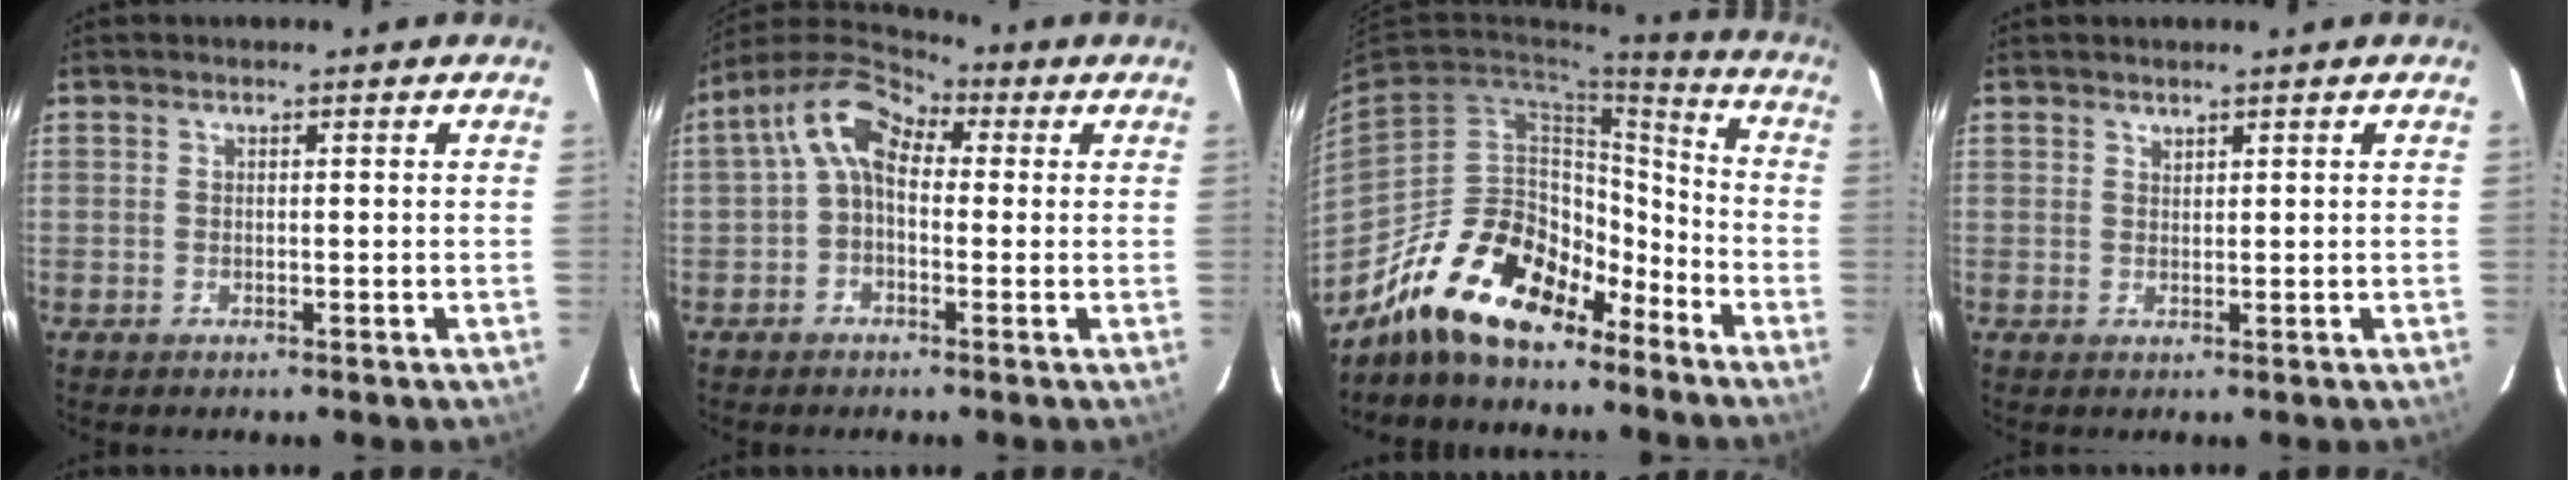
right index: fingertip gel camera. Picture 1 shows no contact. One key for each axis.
{"total": 8.5, "fx": 1.1, "fy": 5.7, "fz": 6.2, "tx": -0.114, "ty": 0.031, "tz": 0.007}
{"total": 20.8, "fx": -14.8, "fy": 10.0, "fz": 10.6, "tx": -0.206, "ty": 0.022, "tz": -0.243}
{"total": 0.8, "fx": 0.8, "fy": 0.3, "fz": 0.1, "tx": -0.001, "ty": 0.001, "tz": 0.015}